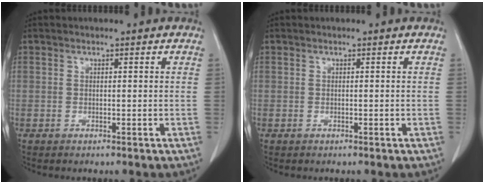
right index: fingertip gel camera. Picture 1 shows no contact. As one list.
[{"total": 0.0}]